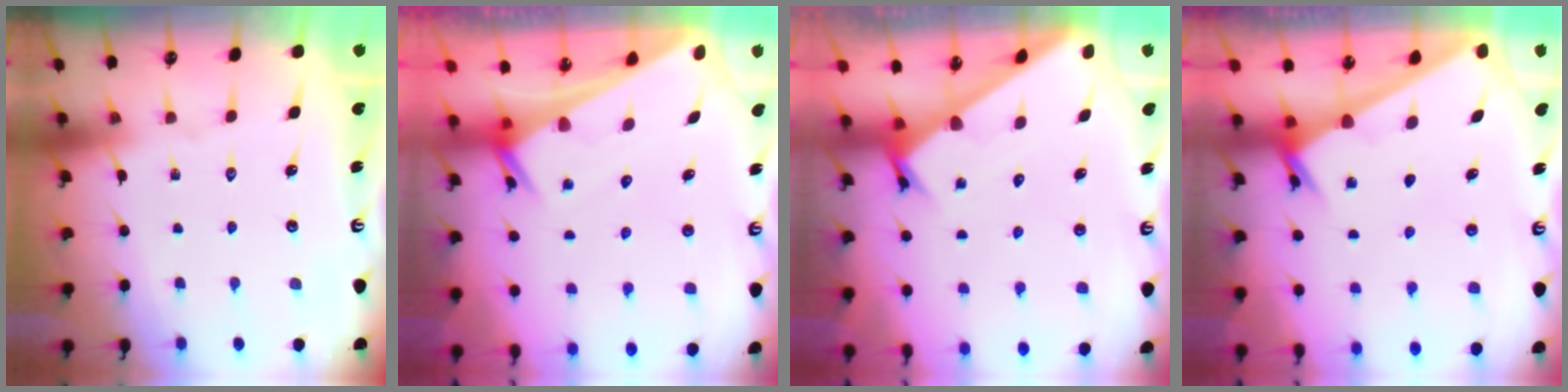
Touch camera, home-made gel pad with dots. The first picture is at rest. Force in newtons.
{"total": 2.6, "press": 2.6, "slide": 0.1}
{"total": 2.3, "press": 2.3, "slide": 0.0}
{"total": 2.3, "press": 2.3, "slide": 0.2}